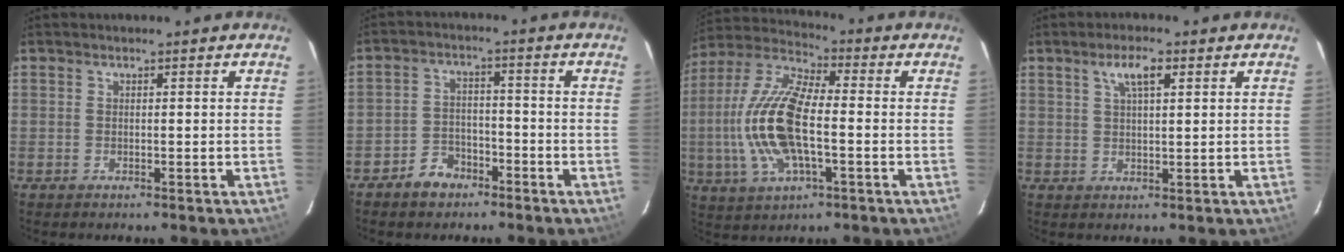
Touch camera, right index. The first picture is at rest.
{"total": 5.9, "force": [-4.2, 3.8, 1.7], "torque": [-0.045, 0.017, -0.066]}
{"total": 17.0, "force": [-2.4, 6.8, 15.4], "torque": [-0.327, 0.005, -0.052]}
{"total": 4.6, "force": [2.3, 1.3, 3.8], "torque": [-0.068, 0.010, 0.040]}